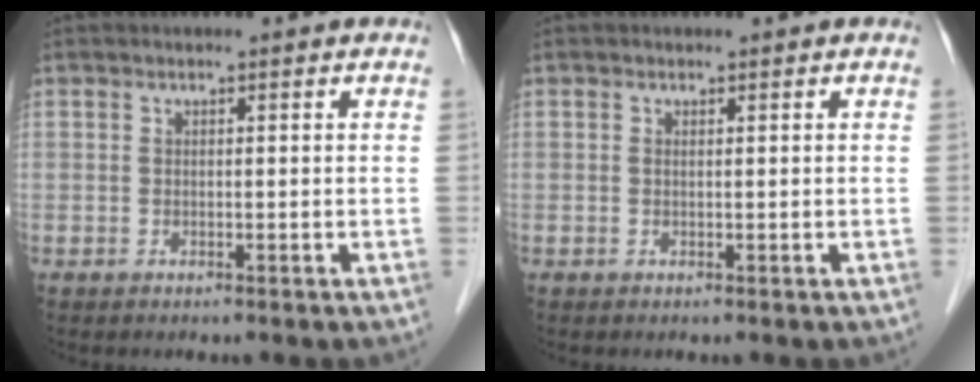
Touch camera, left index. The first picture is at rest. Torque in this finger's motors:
{"motor_torque": [-0.74, 0.26, 0.02, 0.01]}